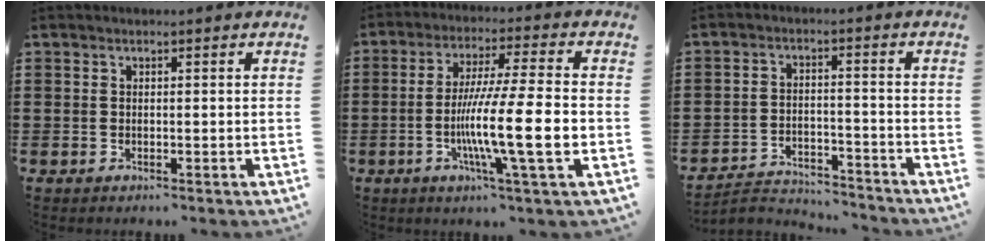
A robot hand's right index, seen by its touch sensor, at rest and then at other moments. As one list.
[{"total": 13.3, "force": [-3.2, 0.6, 12.9], "torque": [-0.244, -0.014, -0.062]}, {"total": 3.8, "force": [-3.7, 1.0, 0.5], "torque": [-0.020, 0.006, -0.078]}]